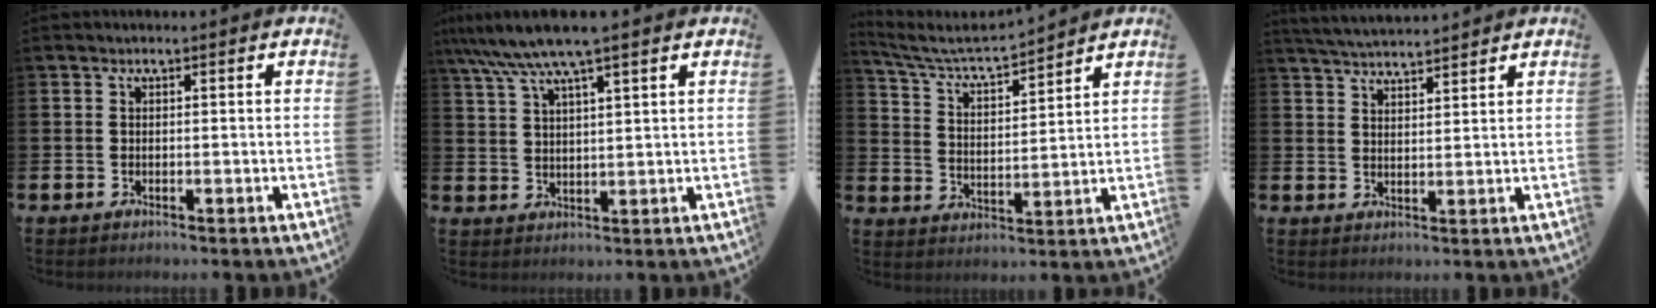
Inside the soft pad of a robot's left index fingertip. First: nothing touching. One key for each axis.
{"total": 7.1, "fx": 5.7, "fy": 0.5, "fz": 4.2, "tx": -0.098, "ty": -0.014, "tz": 0.102}
{"total": 5.7, "fx": 5.4, "fy": 0.8, "fz": 1.7, "tx": -0.061, "ty": -0.041, "tz": 0.088}
{"total": 4.0, "fx": 4.0, "fy": 0.1, "fz": 0.2, "tx": -0.011, "ty": -0.022, "tz": 0.071}